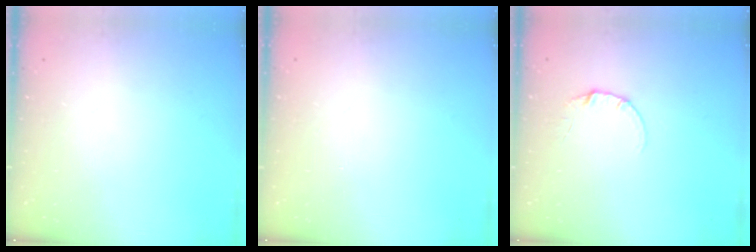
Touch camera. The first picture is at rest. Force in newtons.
{"total": 2.6, "press": 2.6, "slide": 0.2}
{"total": 3.3, "press": 3.3, "slide": 0.4}